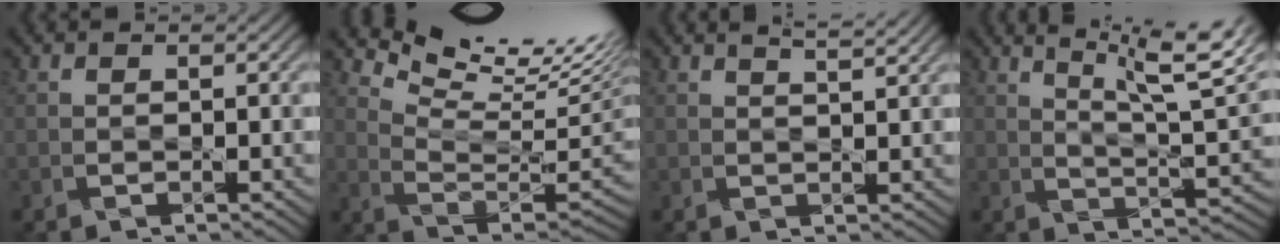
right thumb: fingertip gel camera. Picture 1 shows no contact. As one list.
[{"total": 14.0, "force": [10.1, 3.5, 9.1], "torque": [-0.161, 0.012, 0.145]}, {"total": 2.5, "force": [2.3, 0.1, 1.0], "torque": [-0.010, -0.001, 0.021]}, {"total": 12.9, "force": [9.0, 2.6, 8.8], "torque": [-0.128, 0.014, 0.123]}]